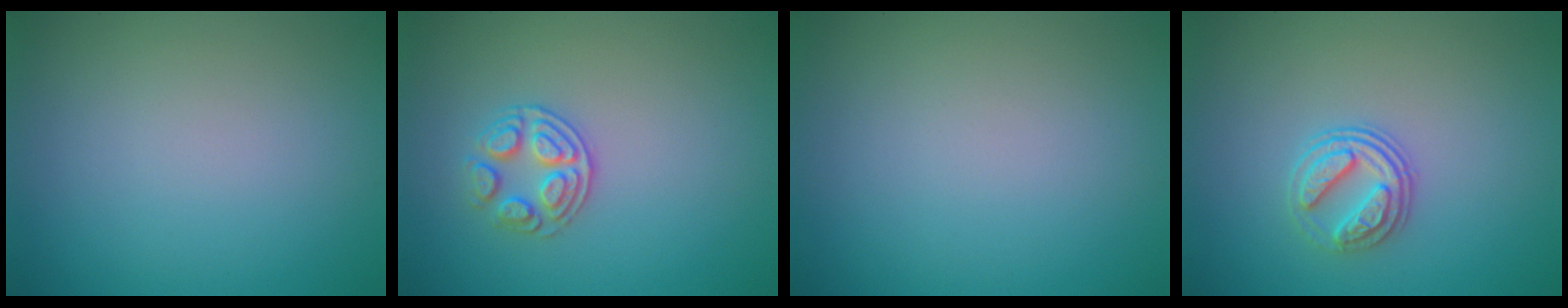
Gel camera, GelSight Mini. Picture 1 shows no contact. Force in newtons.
{"total": 2.7, "press": 2.4, "slide": 1.1}
{"total": 0.0}
{"total": 2.9, "press": 2.6, "slide": 1.3}